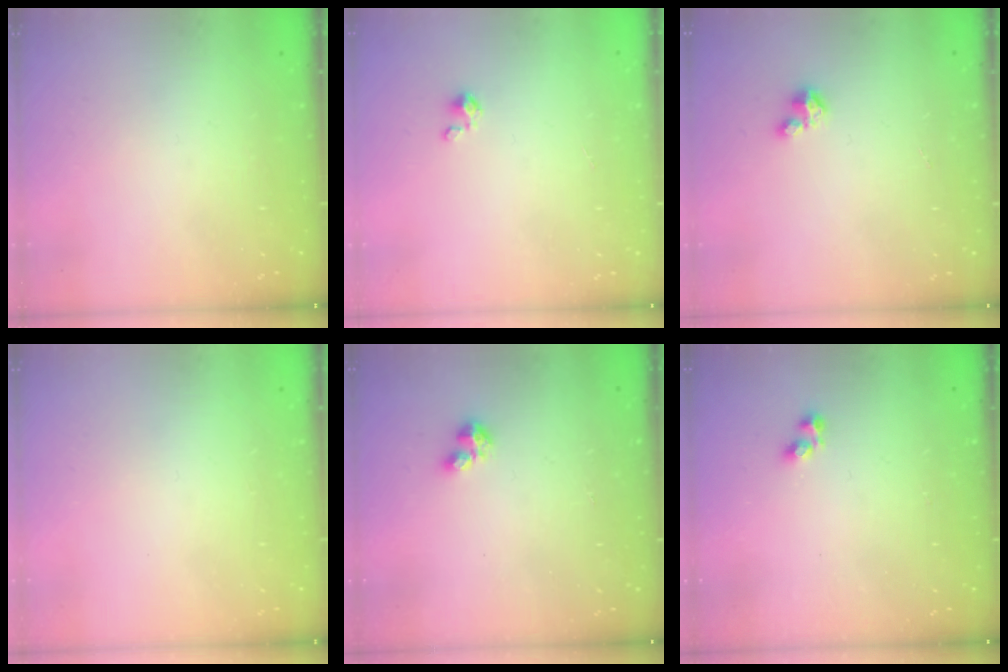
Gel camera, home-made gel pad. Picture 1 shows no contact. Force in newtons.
{"total": 0.0}
{"total": 1.5, "press": 1.5, "slide": 0.2}
{"total": 0.0}
{"total": 3.3, "press": 3.3, "slide": 0.4}
{"total": 1.9, "press": 1.9, "slide": 0.3}